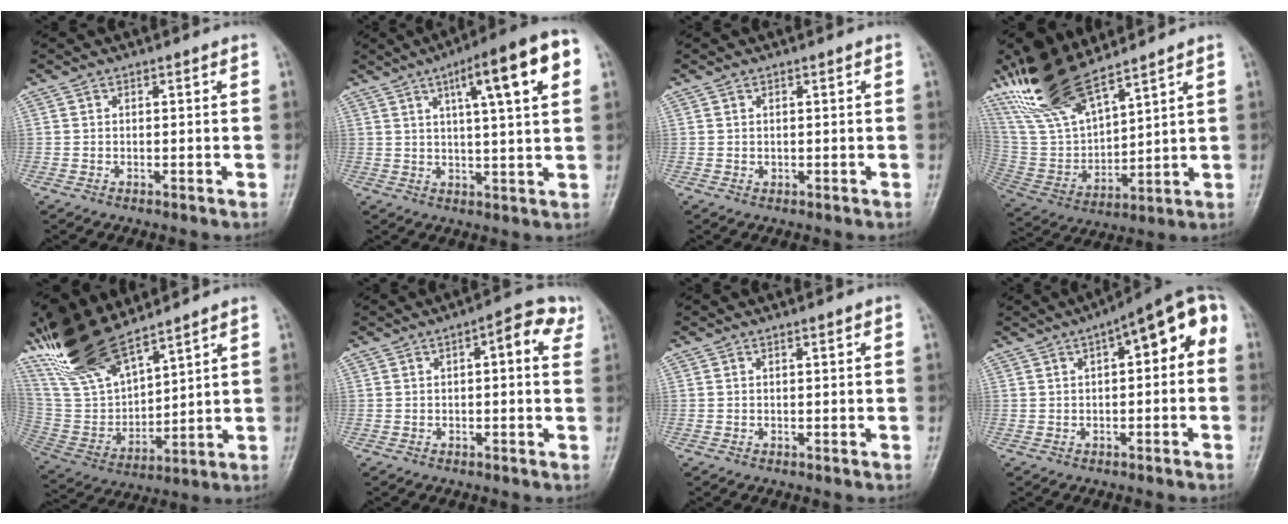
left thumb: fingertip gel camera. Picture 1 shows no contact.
{"total": 15.0, "force": [5.8, 2.6, 13.6], "torque": [-0.189, 0.007, 0.077]}
{"total": 0.6, "force": [0.3, 0.5, 0.2], "torque": [0.001, 0.002, 0.007]}
{"total": 15.9, "force": [12.8, 4.3, 8.3], "torque": [-0.150, -0.056, 0.268]}
{"total": 17.7, "force": [13.9, 5.6, 9.5], "torque": [-0.162, -0.061, 0.285]}
{"total": 6.2, "force": [2.1, 2.4, 5.3], "torque": [-0.058, 0.015, 0.018]}
{"total": 0.7, "force": [0.1, 0.1, 0.7], "torque": [-0.013, 0.001, 0.003]}
{"total": 10.8, "force": [2.4, 4.2, 9.6], "torque": [-0.108, 0.034, 0.020]}